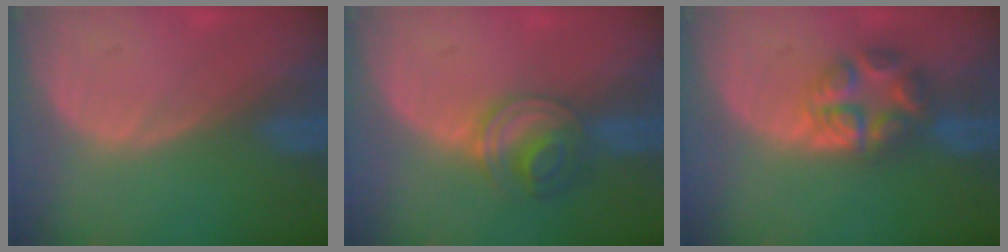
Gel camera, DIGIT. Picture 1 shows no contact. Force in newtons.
{"total": 6.0, "press": 5.4, "slide": 2.6}
{"total": 6.3, "press": 6.3, "slide": 0.1}